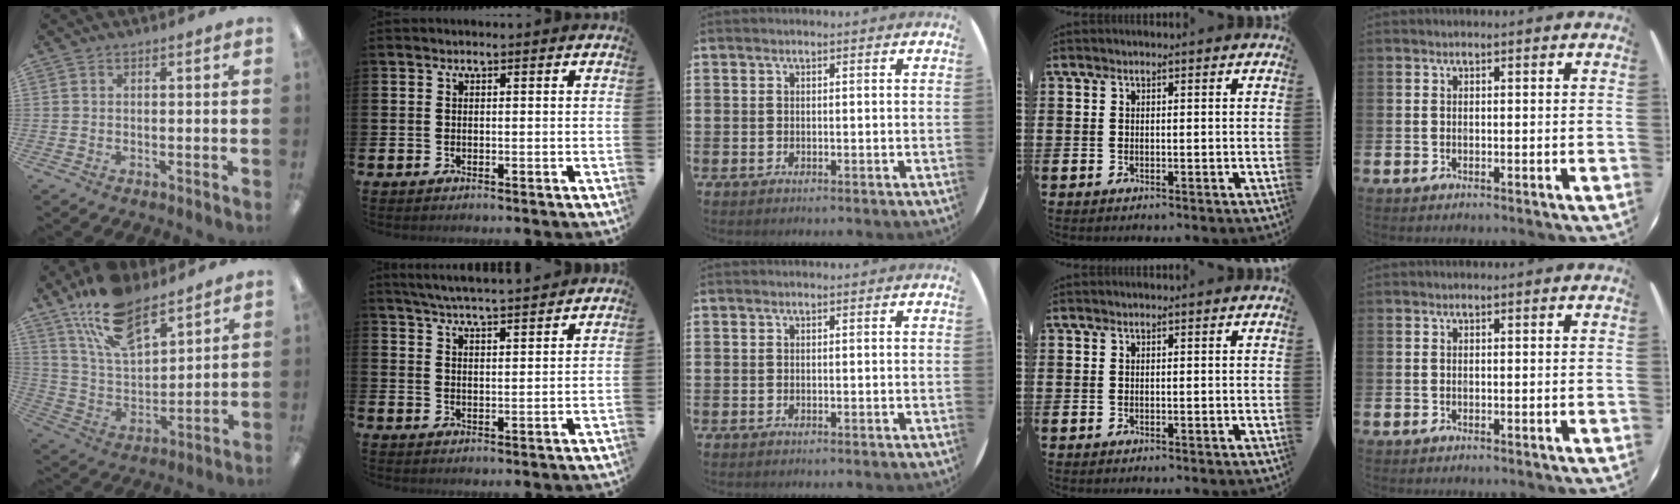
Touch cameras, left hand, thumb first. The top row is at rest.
{"thumb": {"total": 16.9, "force": [12.0, 7.7, 9.2], "torque": [-0.178, -0.051, 0.218]}, "index": {"total": 5.1, "force": [5.1, -0.1, 0.9], "torque": [-0.038, -0.025, 0.091]}}